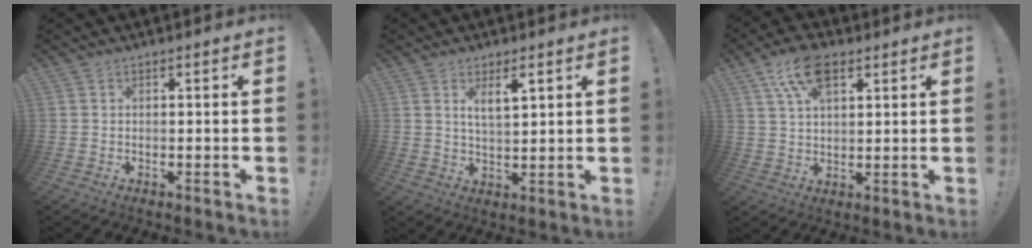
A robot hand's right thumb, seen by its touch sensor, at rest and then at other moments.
{"total": 5.9, "force": [3.2, 1.9, 4.5], "torque": [-0.072, -0.013, 0.054]}
{"total": 11.5, "force": [6.0, 5.9, 7.9], "torque": [-0.133, -0.009, 0.112]}